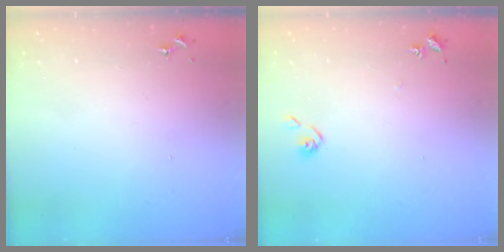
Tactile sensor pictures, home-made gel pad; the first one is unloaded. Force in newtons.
{"total": 6.0, "press": 6.0, "slide": 0.6}